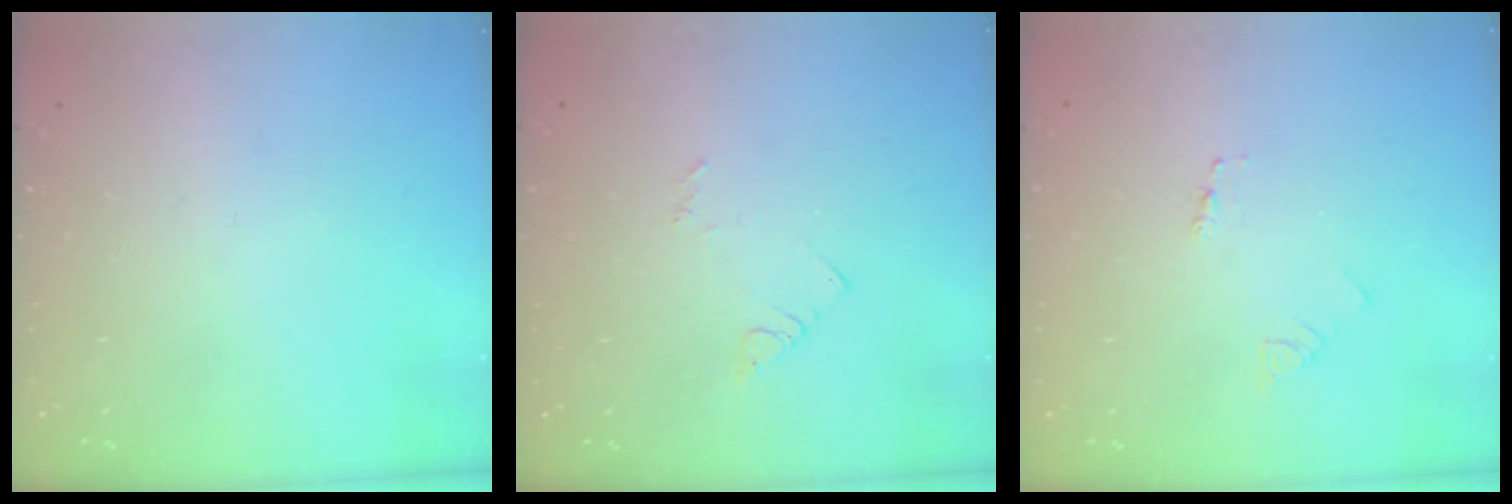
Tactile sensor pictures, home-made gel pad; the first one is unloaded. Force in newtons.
{"total": 3.7, "press": 3.7, "slide": 0.3}
{"total": 1.8, "press": 1.8, "slide": 0.2}